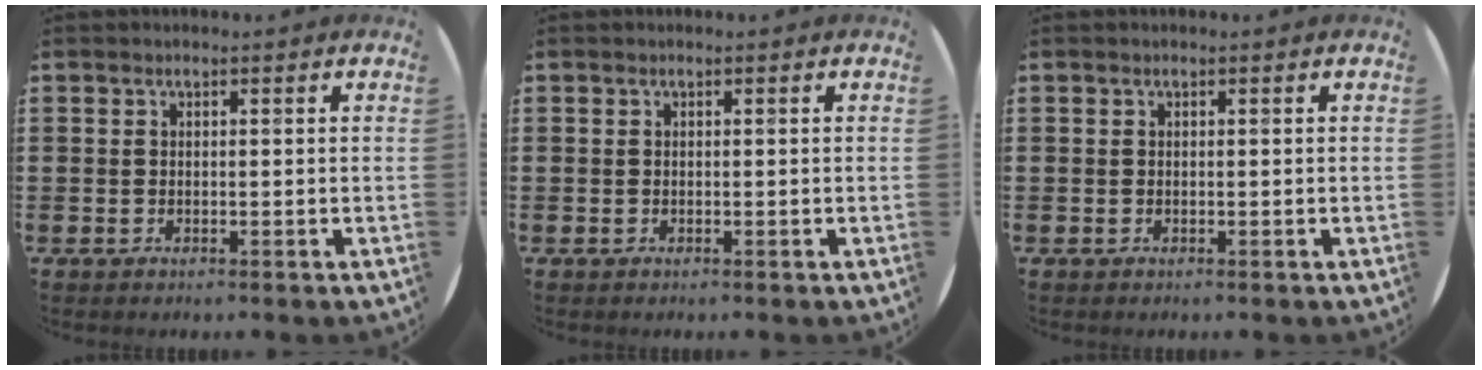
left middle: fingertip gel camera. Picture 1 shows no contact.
{"total": 0.0}
{"total": 0.0}